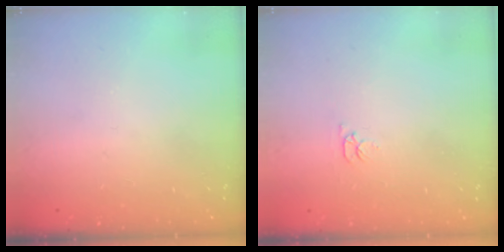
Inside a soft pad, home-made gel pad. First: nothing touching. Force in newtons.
{"total": 2.7, "press": 2.7, "slide": 0.4}